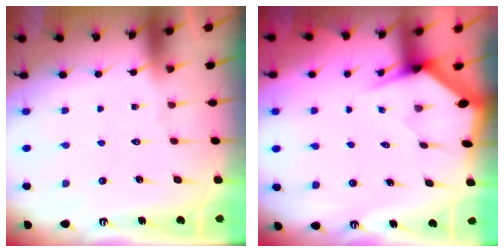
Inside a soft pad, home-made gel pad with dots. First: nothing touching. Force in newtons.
{"total": 2.8, "press": 2.8, "slide": 0.3}